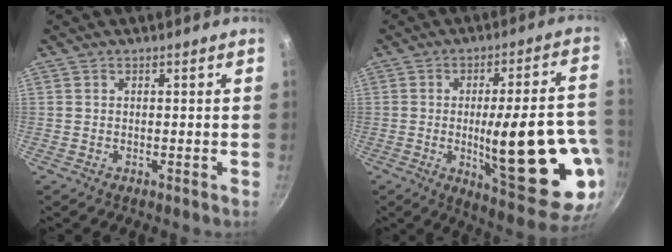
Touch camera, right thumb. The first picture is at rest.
{"total": 24.0, "force": [-4.7, 6.9, 22.5], "torque": [-0.291, 0.000, -0.049]}